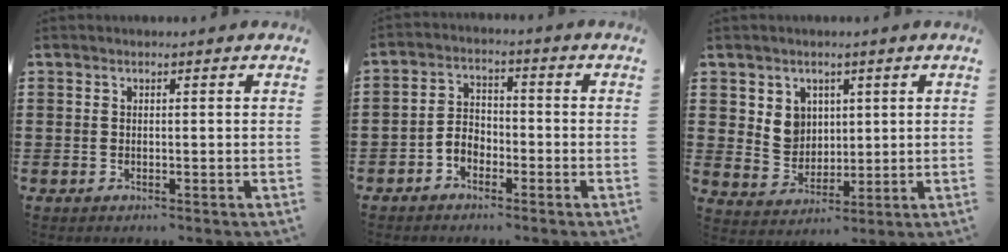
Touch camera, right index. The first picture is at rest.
{"total": 3.3, "force": [-2.1, 2.2, 1.2], "torque": [-0.037, 0.006, -0.046]}
{"total": 5.1, "force": [2.1, 4.5, 1.4], "torque": [-0.041, 0.011, 0.037]}